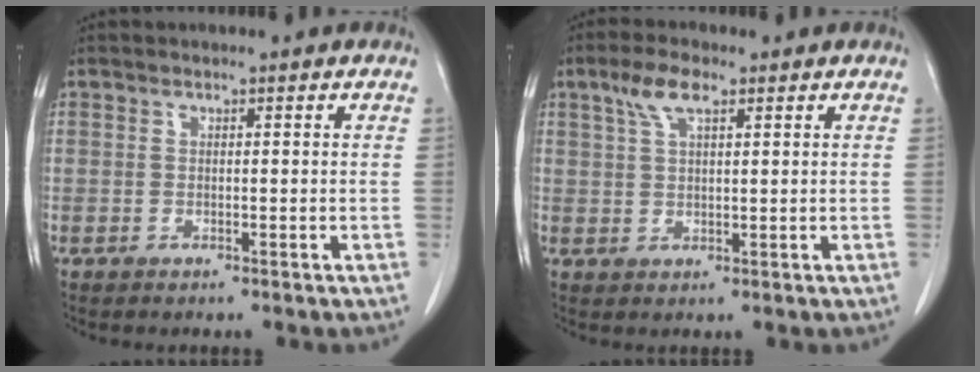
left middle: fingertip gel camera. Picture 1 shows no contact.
{"total": 4.6, "force": [2.7, 1.4, 3.5], "torque": [-0.079, 0.010, 0.056]}